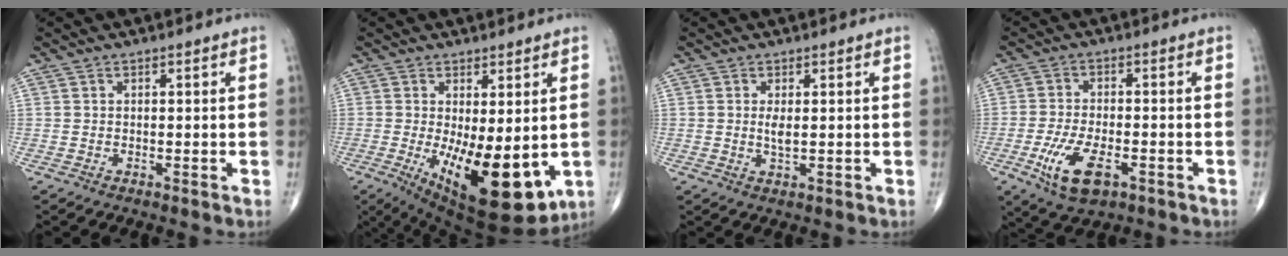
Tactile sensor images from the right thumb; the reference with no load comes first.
{"total": 16.3, "force": [-3.1, 6.5, 14.6], "torque": [-0.215, -0.035, -0.025]}
{"total": 2.1, "force": [0.3, 0.6, 2.0], "torque": [-0.042, -0.005, 0.009]}
{"total": 9.6, "force": [-4.0, 4.4, 7.6], "torque": [-0.148, 0.004, -0.064]}